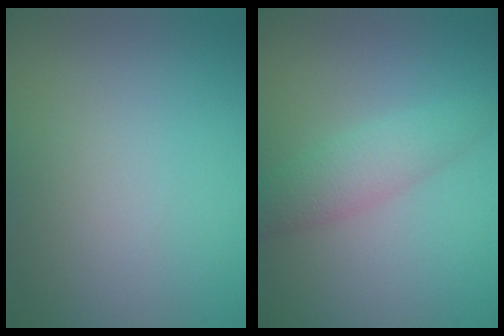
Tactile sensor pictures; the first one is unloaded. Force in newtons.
{"total": 2.9, "press": 2.9, "slide": 0.0}